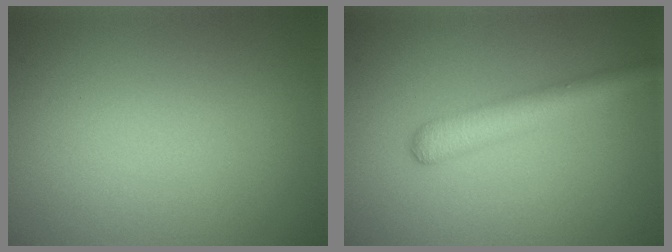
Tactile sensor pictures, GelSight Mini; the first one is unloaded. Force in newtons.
{"total": 3.5, "press": 3.5, "slide": 0.1}